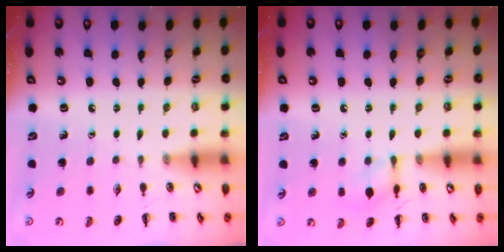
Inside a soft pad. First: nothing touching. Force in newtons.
{"total": 7.9, "press": 7.8, "slide": 1.0}